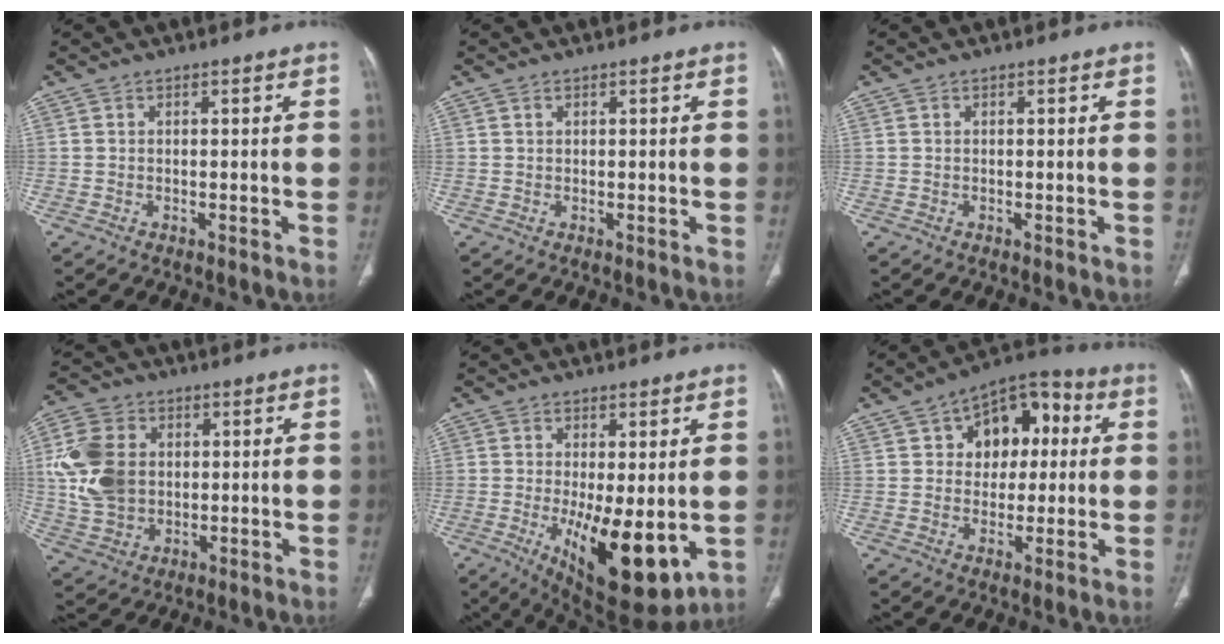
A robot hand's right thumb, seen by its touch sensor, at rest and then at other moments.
{"total": 0.0}
{"total": 0.0}
{"total": 13.2, "force": [1.7, 10.0, 8.5], "torque": [-0.157, 0.002, 0.036]}
{"total": 13.9, "force": [-3.2, 5.2, 12.5], "torque": [-0.183, -0.028, -0.029]}
{"total": 13.1, "force": [3.0, 9.0, 9.1], "torque": [-0.078, 0.021, 0.037]}